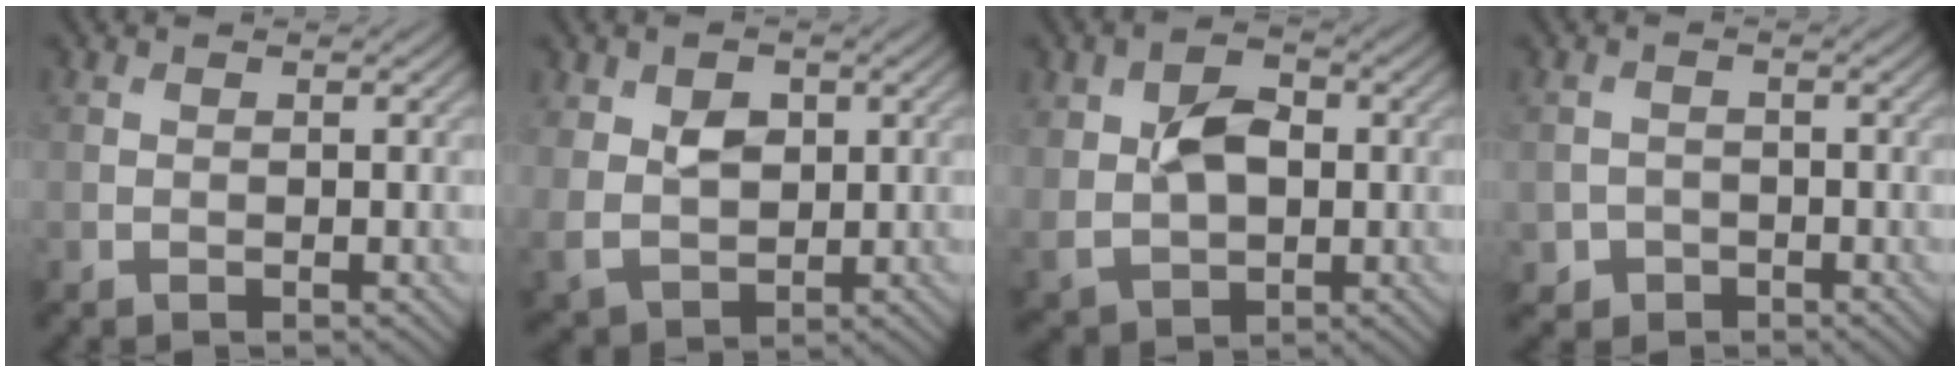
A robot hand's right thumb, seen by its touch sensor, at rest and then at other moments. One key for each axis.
{"total": 4.9, "fx": 1.4, "fy": 3.6, "fz": 3.0, "tx": -0.069, "ty": -0.007, "tz": 0.029}
{"total": 7.0, "fx": 0.9, "fy": 4.7, "fz": 5.1, "tx": -0.105, "ty": 0.002, "tz": 0.015}
{"total": 2.1, "fx": -1.1, "fy": 1.7, "fz": 0.3, "tx": 0.000, "ty": -0.004, "tz": -0.023}